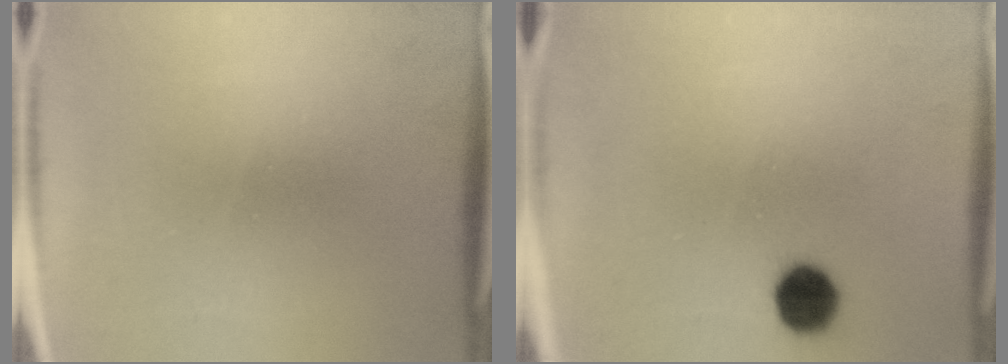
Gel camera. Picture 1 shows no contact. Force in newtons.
{"total": 6.3}